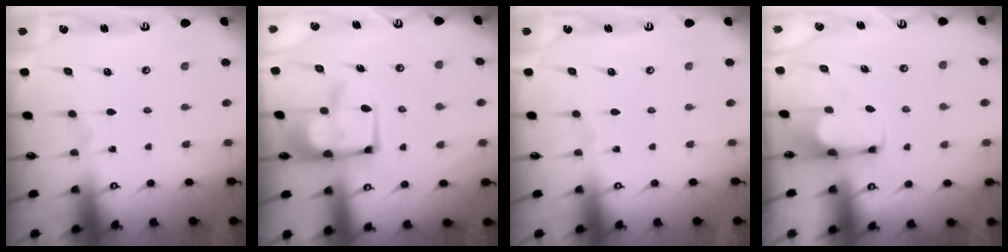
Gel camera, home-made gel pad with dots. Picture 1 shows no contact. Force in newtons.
{"total": 2.1, "press": 2.0, "slide": 0.8}
{"total": 0.0}
{"total": 2.7, "press": 2.6, "slide": 0.7}